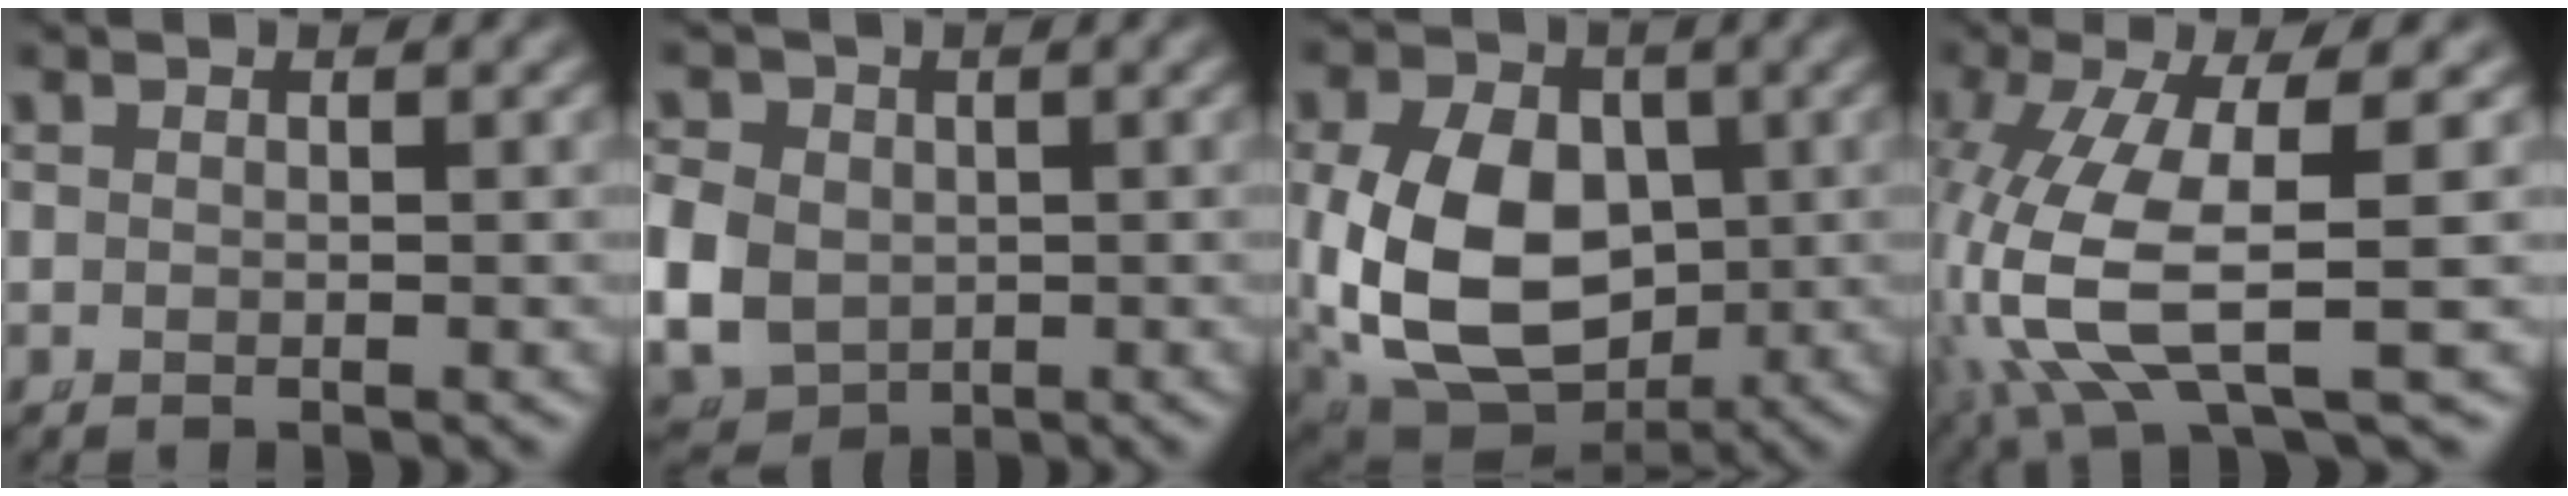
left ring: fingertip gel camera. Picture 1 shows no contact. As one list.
[{"total": 8.8, "force": [-1.6, 7.7, 3.8], "torque": [-0.112, -0.049, -0.008]}, {"total": 11.9, "force": [-1.3, 8.9, 7.8], "torque": [-0.174, -0.060, 0.010]}, {"total": 8.4, "force": [-1.3, 3.4, 7.5], "torque": [-0.180, -0.038, 0.004]}]